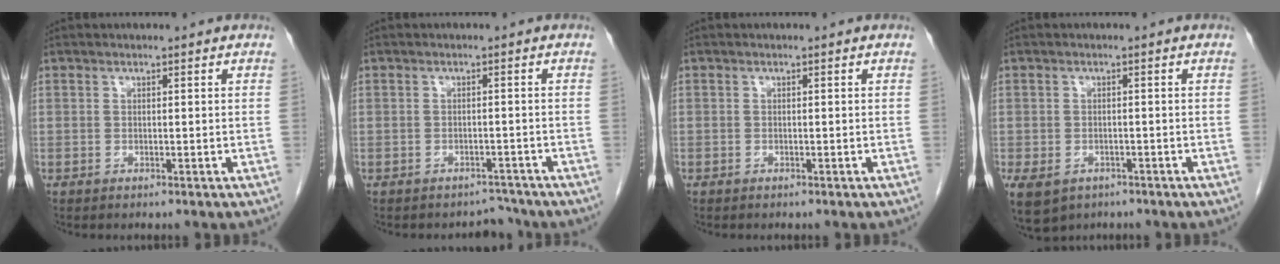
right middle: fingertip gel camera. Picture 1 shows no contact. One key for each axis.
{"total": 2.5, "fx": -2.2, "fy": 0.8, "fz": -0.6, "tx": 0.011, "ty": 0.001, "tz": -0.030}
{"total": 0.0}
{"total": 9.9, "fx": -5.5, "fy": 7.0, "fz": 4.2, "tx": -0.117, "ty": -0.009, "tz": -0.074}